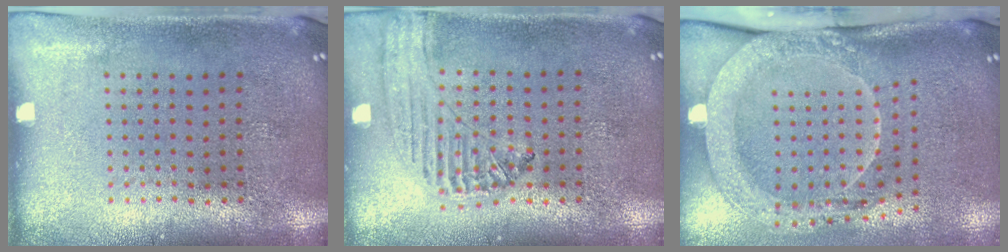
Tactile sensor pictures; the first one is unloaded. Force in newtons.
{"total": 0.6, "press": 0.6, "slide": 0.1}
{"total": 2.2, "press": 2.1, "slide": 0.7}